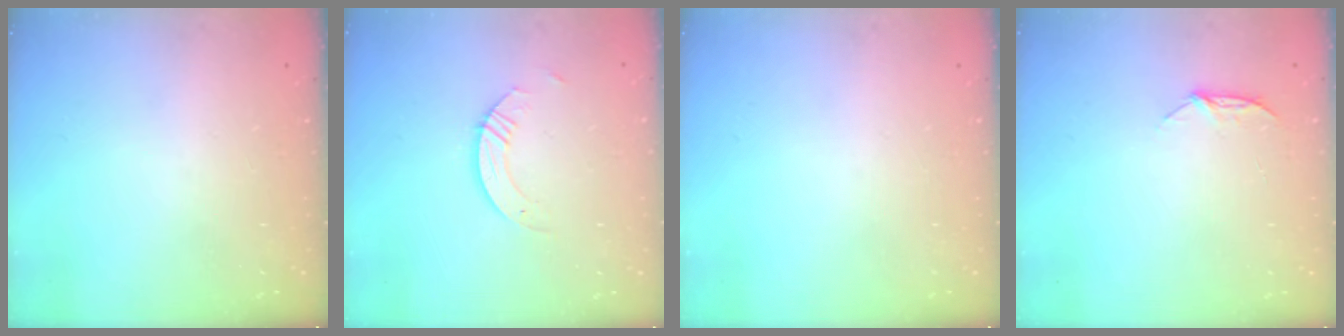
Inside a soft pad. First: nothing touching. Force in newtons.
{"total": 3.7, "press": 3.7, "slide": 0.3}
{"total": 0.0}
{"total": 5.9, "press": 5.8, "slide": 0.7}